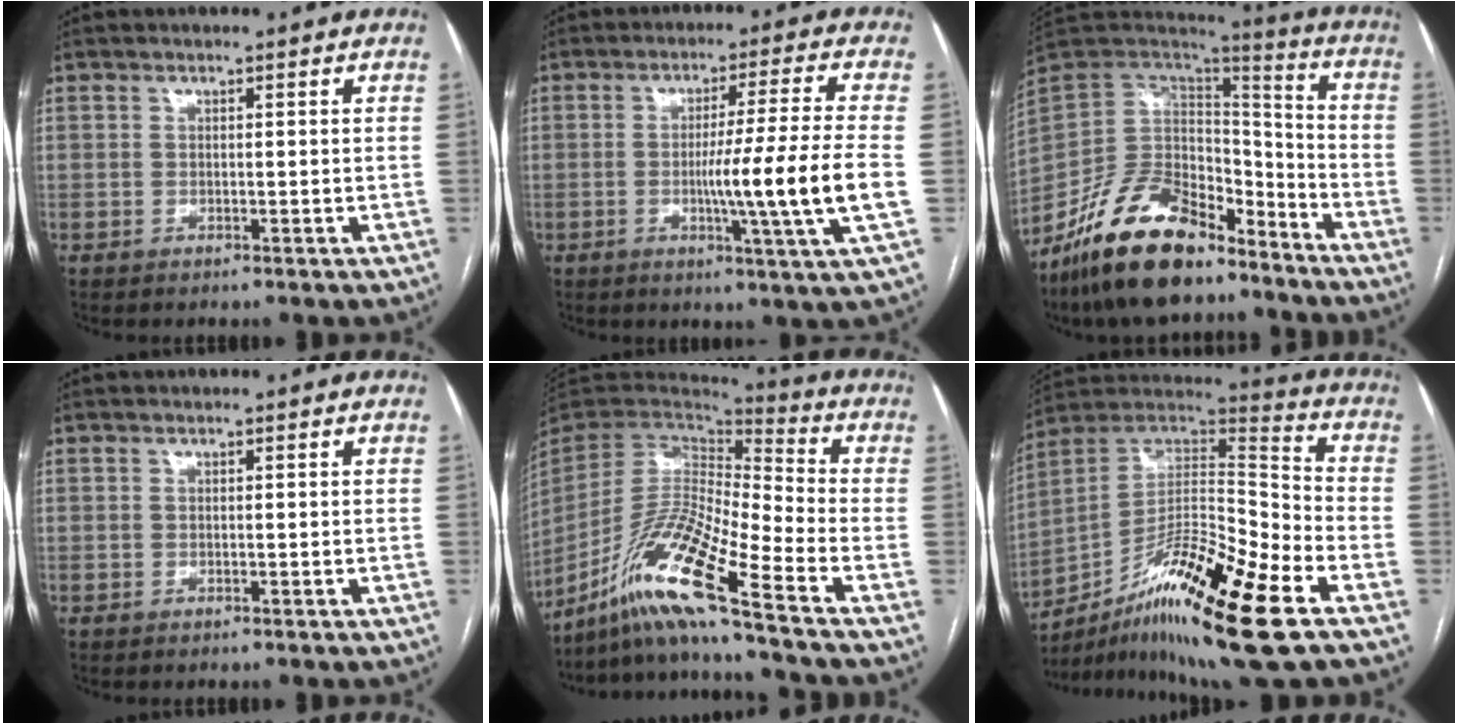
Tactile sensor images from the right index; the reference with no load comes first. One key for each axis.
{"total": 12.5, "fx": -2.0, "fy": -2.2, "fz": 12.1, "tx": -0.196, "ty": -0.020, "tz": -0.035}
{"total": 20.1, "fx": -14.9, "fy": 8.1, "fz": 10.8, "tx": -0.211, "ty": 0.020, "tz": -0.266}
{"total": 0.0}
{"total": 16.1, "fx": -10.9, "fy": -0.9, "fz": 11.8, "tx": -0.234, "ty": -0.009, "tz": -0.205}
{"total": 22.2, "fx": -11.9, "fy": 2.5, "fz": 18.6, "tx": -0.307, "ty": -0.002, "tz": -0.202}